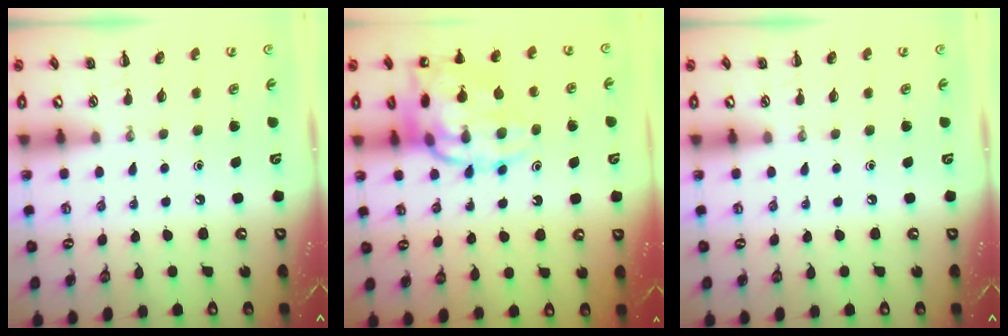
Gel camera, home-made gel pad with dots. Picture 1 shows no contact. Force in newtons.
{"total": 18.1, "press": 18.0, "slide": 1.8}
{"total": 0.0}